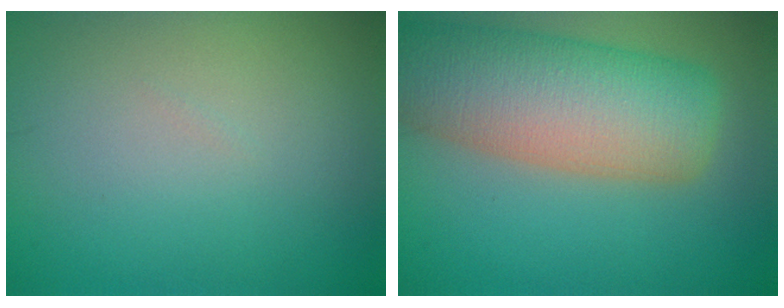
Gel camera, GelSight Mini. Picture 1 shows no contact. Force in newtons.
{"total": 10.7, "press": 10.7, "slide": 0.7}